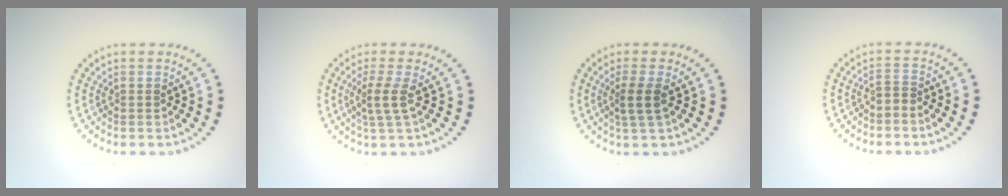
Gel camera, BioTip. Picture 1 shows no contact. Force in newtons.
{"total": 2.2, "press": 1.6, "slide": 1.5}
{"total": 2.2, "press": 1.7, "slide": 1.3}
{"total": 0.8, "press": 0.6, "slide": 0.5}